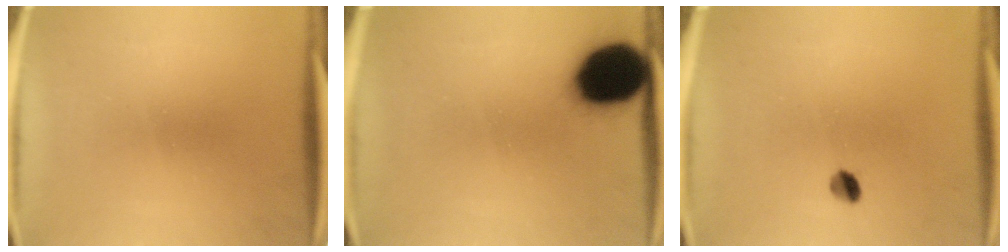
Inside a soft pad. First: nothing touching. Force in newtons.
{"total": 16.8}
{"total": 2.5}